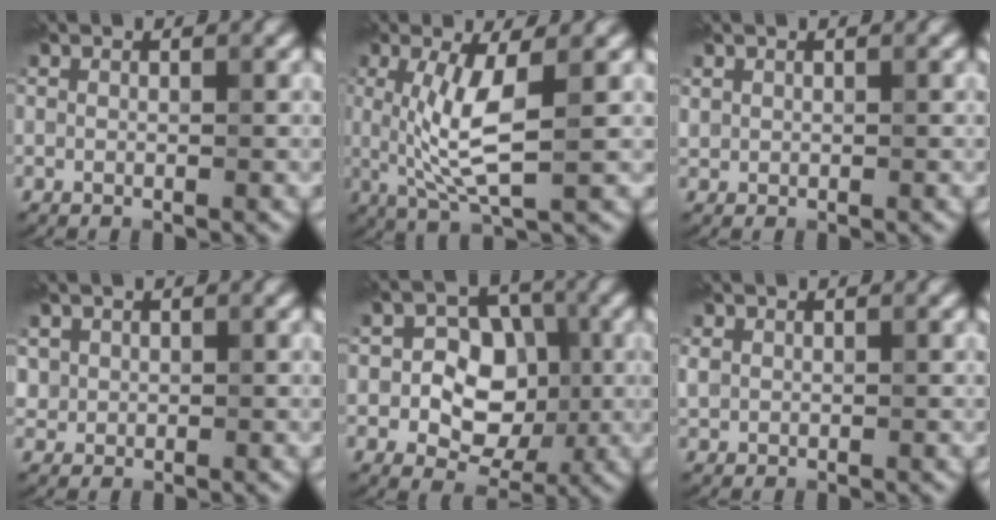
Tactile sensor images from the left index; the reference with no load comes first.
{"total": 5.1, "force": [0.5, 1.1, 5.0], "torque": [-0.106, -0.007, 0.013]}
{"total": 0.6, "force": [0.5, 0.4, -0.1], "torque": [0.003, 0.000, 0.010]}
{"total": 1.1, "force": [0.5, 1.0, -0.2], "torque": [0.008, -0.004, 0.012]}
{"total": 6.1, "force": [-0.7, 4.7, 3.8], "torque": [-0.033, 0.005, -0.028]}
{"total": 0.7, "force": [0.3, 0.7, 0.1], "torque": [0.000, 0.001, 0.005]}